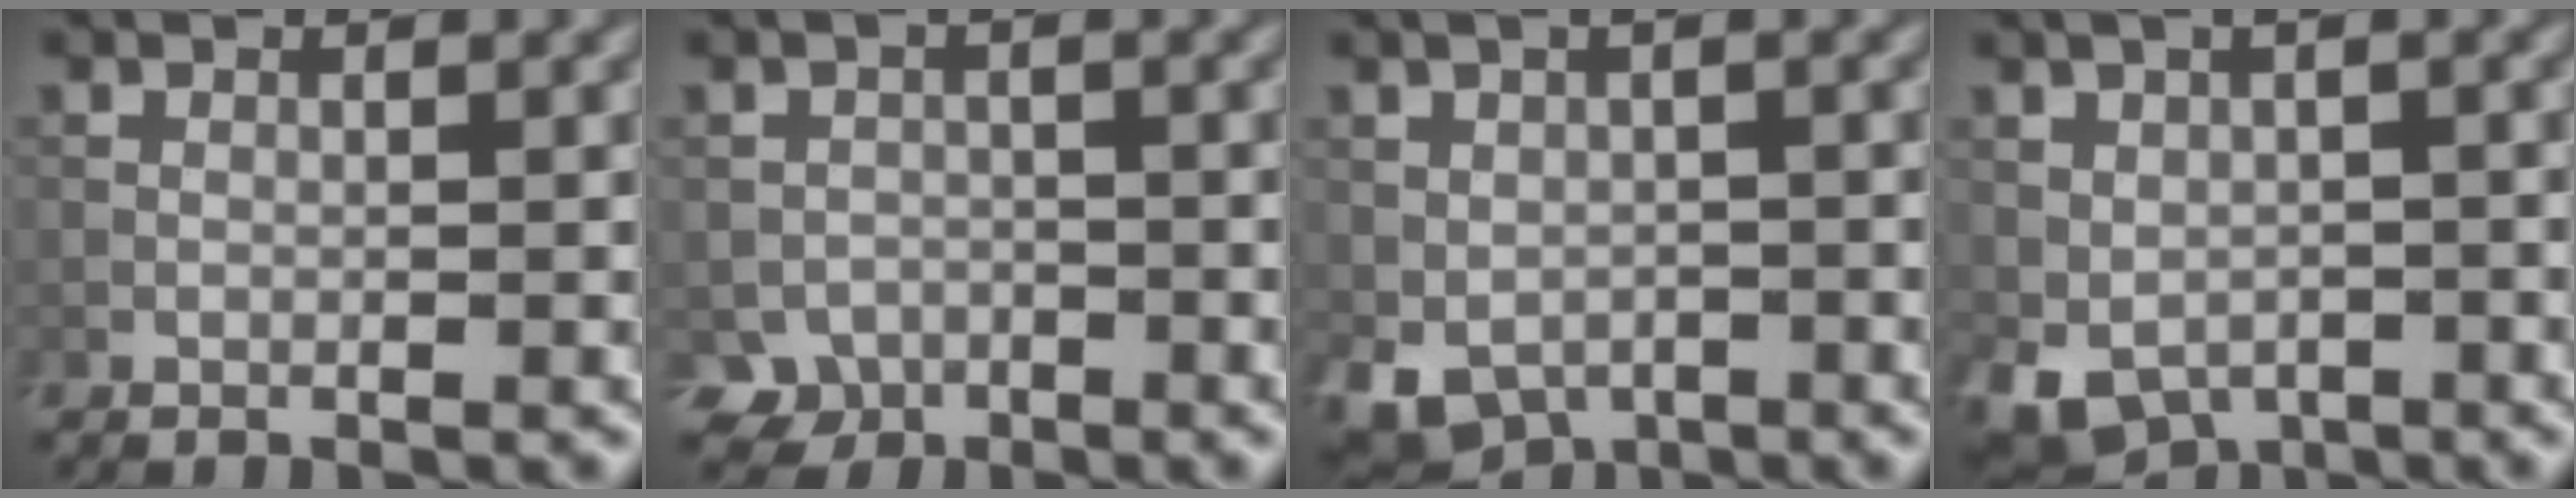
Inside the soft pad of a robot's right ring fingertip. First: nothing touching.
{"total": 3.1, "force": [-1.8, 2.3, 1.0], "torque": [-0.014, -0.005, -0.038]}
{"total": 7.2, "force": [-2.0, 5.0, 4.7], "torque": [-0.076, -0.013, -0.011]}
{"total": 8.2, "force": [-1.3, 5.8, 5.6], "torque": [-0.103, -0.005, 0.000]}